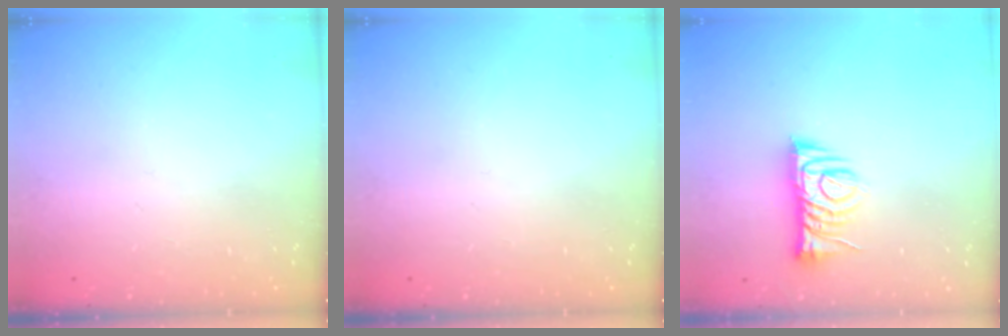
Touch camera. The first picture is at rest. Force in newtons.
{"total": 0.0}
{"total": 8.2, "press": 8.2, "slide": 0.6}